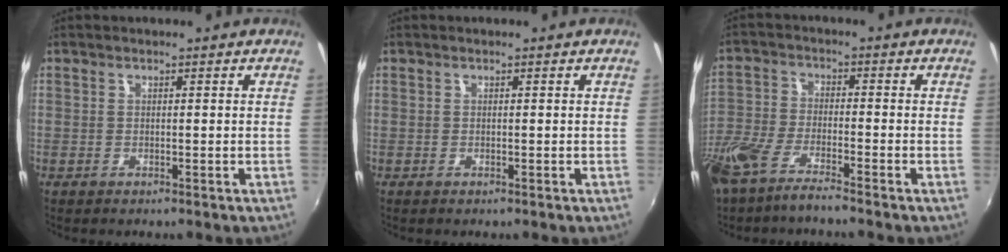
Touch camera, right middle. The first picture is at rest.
{"total": 0.0}
{"total": 10.3, "force": [-8.1, 1.7, 6.2], "torque": [-0.151, -0.025, -0.159]}